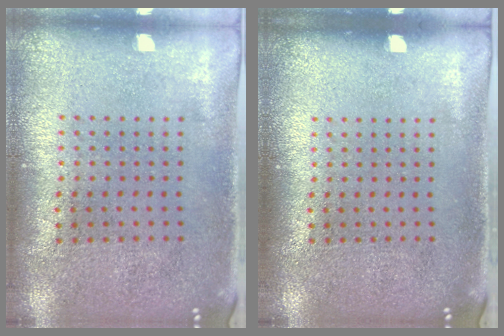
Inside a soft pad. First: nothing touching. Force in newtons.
{"total": 0.0}